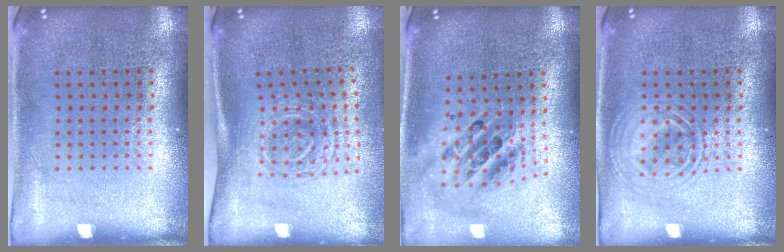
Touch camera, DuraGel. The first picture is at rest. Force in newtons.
{"total": 1.7, "press": 1.3, "slide": 1.2}
{"total": 2.2, "press": 1.7, "slide": 1.4}
{"total": 2.4, "press": 2.4, "slide": 0.3}